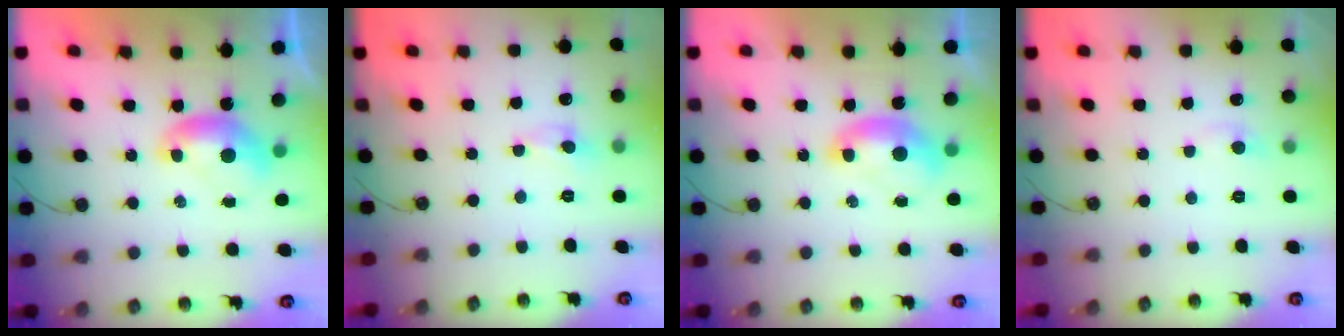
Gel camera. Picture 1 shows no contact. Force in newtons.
{"total": 0.0}
{"total": 2.0, "press": 2.0, "slide": 0.4}
{"total": 1.1, "press": 0.8, "slide": 0.7}